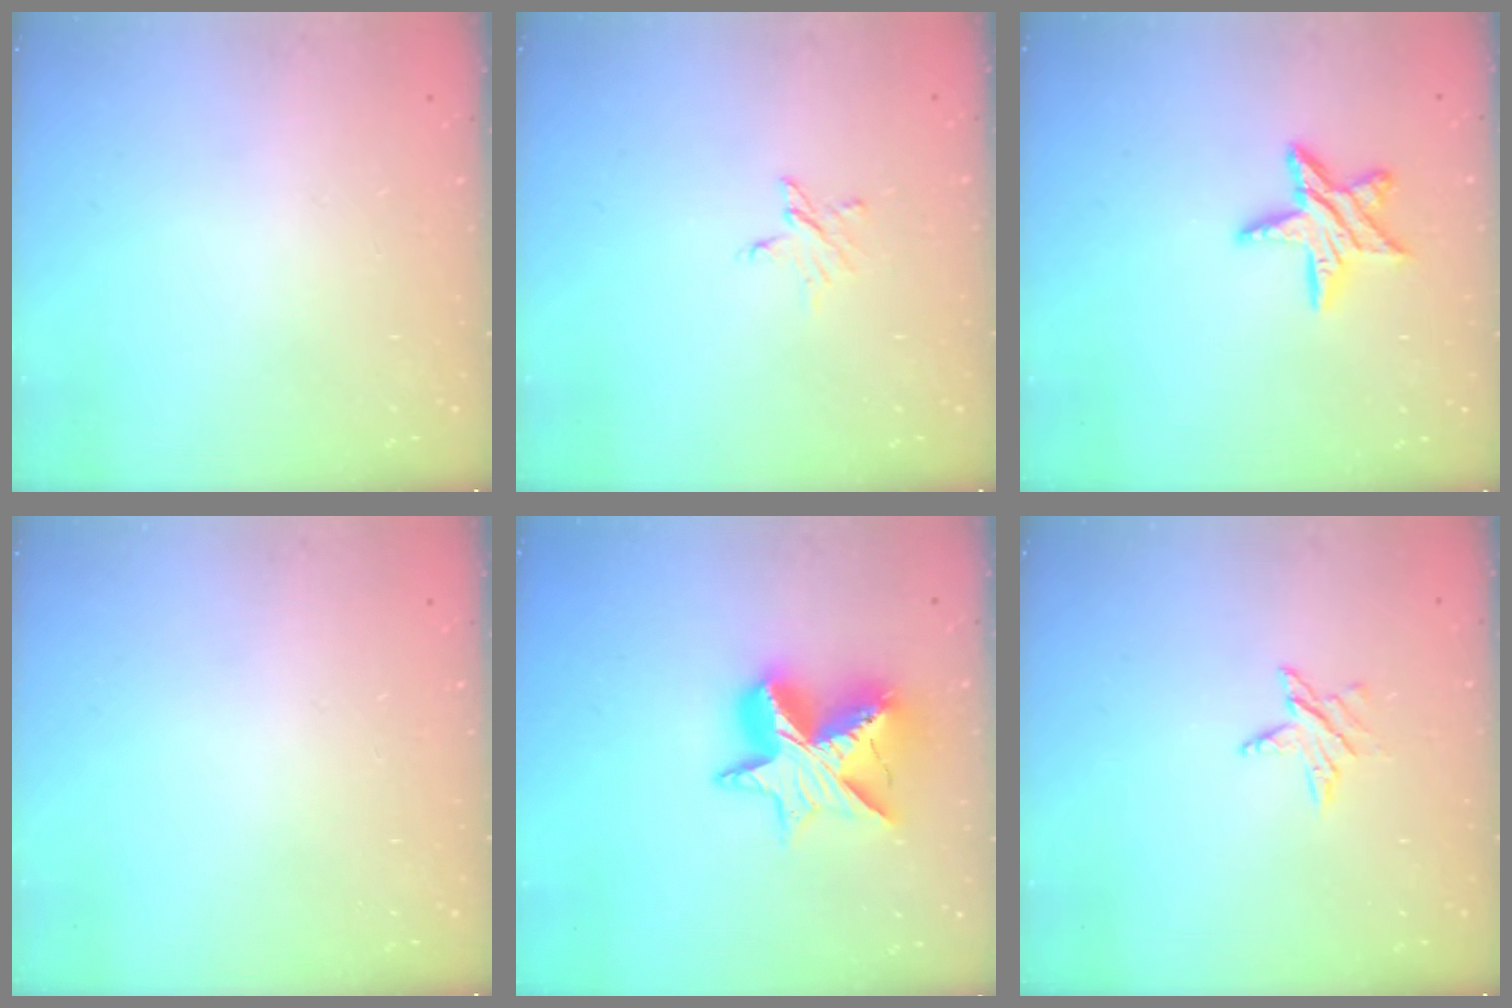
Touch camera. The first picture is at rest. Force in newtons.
{"total": 2.5, "press": 2.5, "slide": 0.2}
{"total": 11.2, "press": 11.2, "slide": 0.8}
{"total": 0.0}
{"total": 14.1, "press": 14.0, "slide": 1.3}
{"total": 4.4, "press": 4.3, "slide": 0.5}